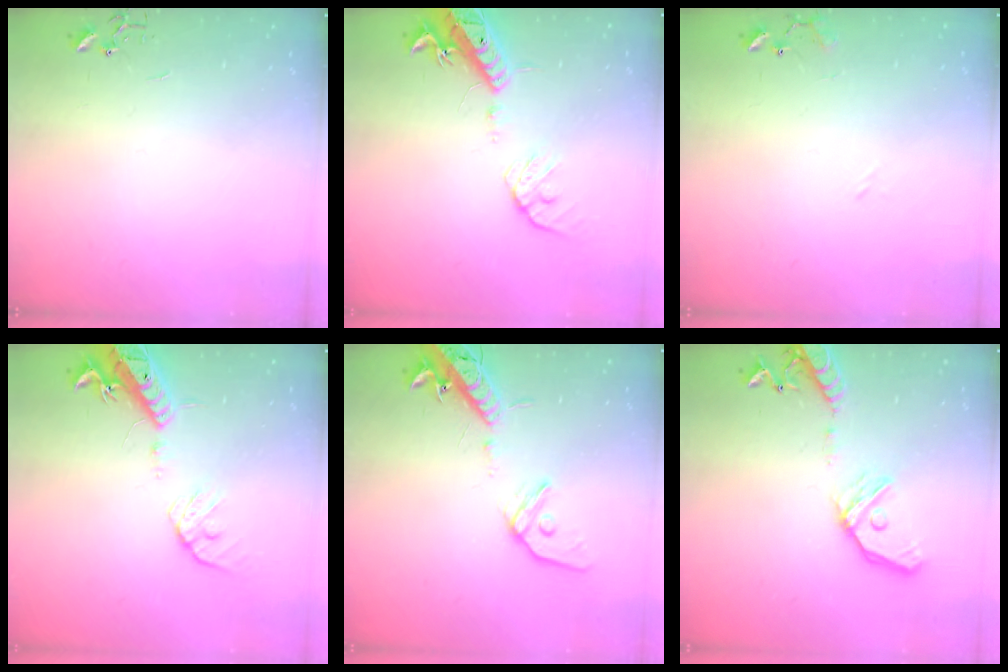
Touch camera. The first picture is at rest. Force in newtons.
{"total": 16.0, "press": 15.7, "slide": 3.3}
{"total": 9.5, "press": 9.5, "slide": 0.7}
{"total": 16.0, "press": 15.7, "slide": 3.3}
{"total": 15.4, "press": 15.0, "slide": 3.5}
{"total": 16.3, "press": 16.0, "slide": 3.2}